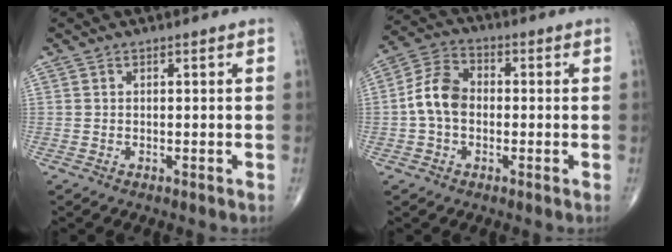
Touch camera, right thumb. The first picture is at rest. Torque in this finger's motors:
{"motor_torque": [0.68, 1.89, 0.86, -0.20, 0.08]}